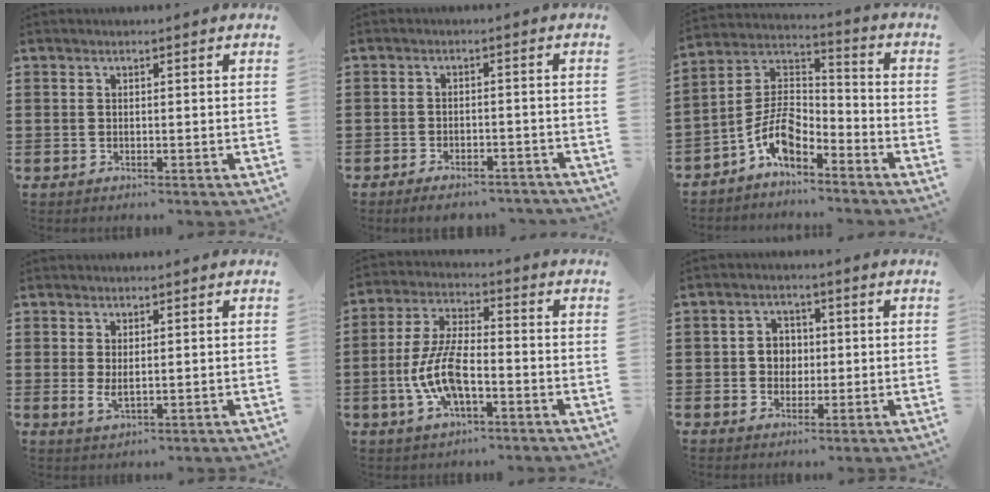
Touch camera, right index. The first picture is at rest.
{"total": 3.2, "force": [-3.1, 0.4, 0.8], "torque": [-0.013, 0.004, -0.062]}
{"total": 7.8, "force": [-5.2, 3.3, 4.9], "torque": [-0.115, -0.014, -0.104]}
{"total": 2.3, "force": [0.7, 0.9, 2.0], "torque": [-0.040, 0.002, 0.012]}
{"total": 9.2, "force": [-2.7, 3.7, 8.0], "torque": [-0.184, -0.009, -0.054]}
{"total": 3.6, "force": [-0.1, 3.3, 1.4], "torque": [-0.040, 0.010, -0.007]}